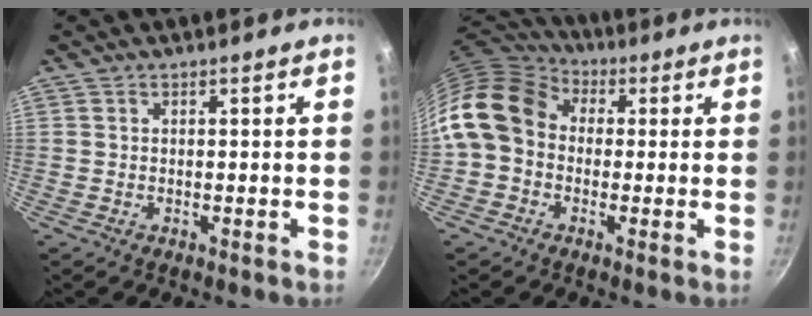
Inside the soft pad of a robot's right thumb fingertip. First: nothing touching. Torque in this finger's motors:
{"motor_torque": [1.10, 1.88, 0.72, -0.70, 0.35]}